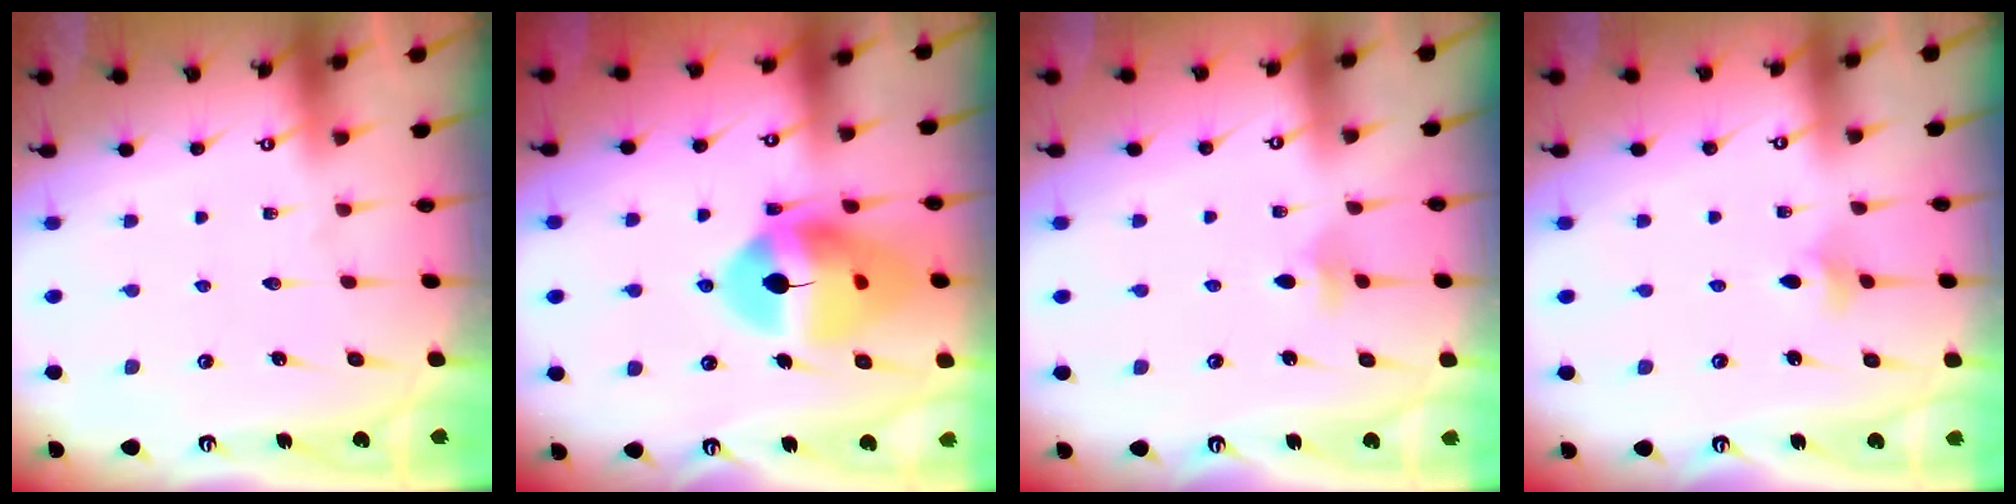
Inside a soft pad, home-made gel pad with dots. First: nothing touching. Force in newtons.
{"total": 17.0, "press": 16.9, "slide": 2.0}
{"total": 4.0, "press": 3.8, "slide": 1.1}
{"total": 2.6, "press": 2.5, "slide": 0.5}